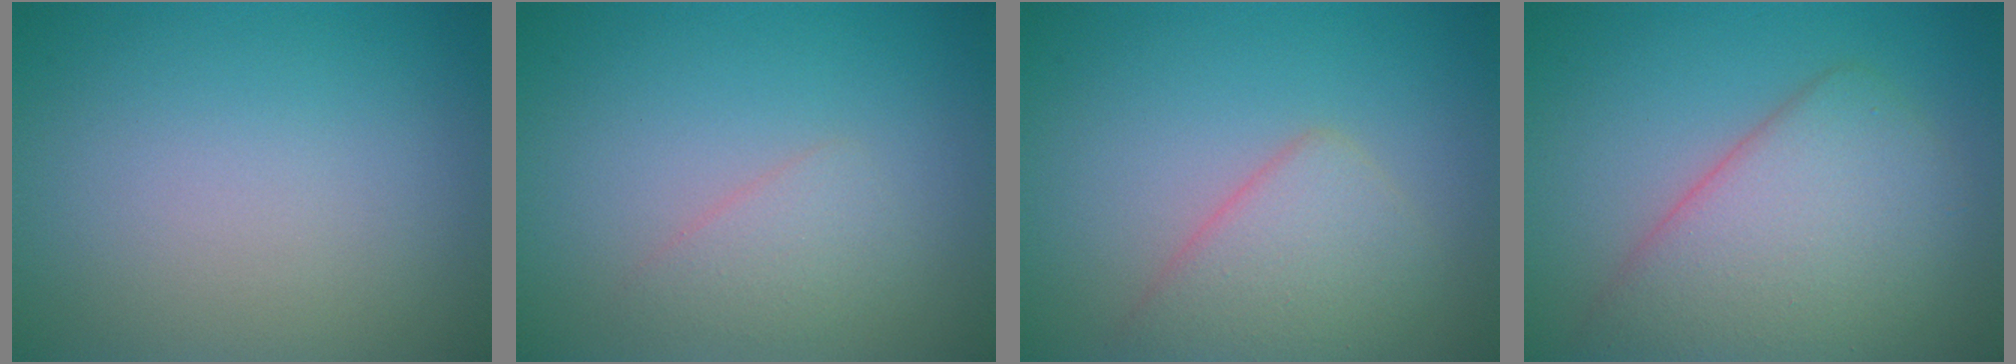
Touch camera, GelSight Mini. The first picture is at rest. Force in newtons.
{"total": 1.7, "press": 1.7, "slide": 0.1}
{"total": 3.6, "press": 3.6, "slide": 0.3}
{"total": 6.7, "press": 6.7, "slide": 0.1}